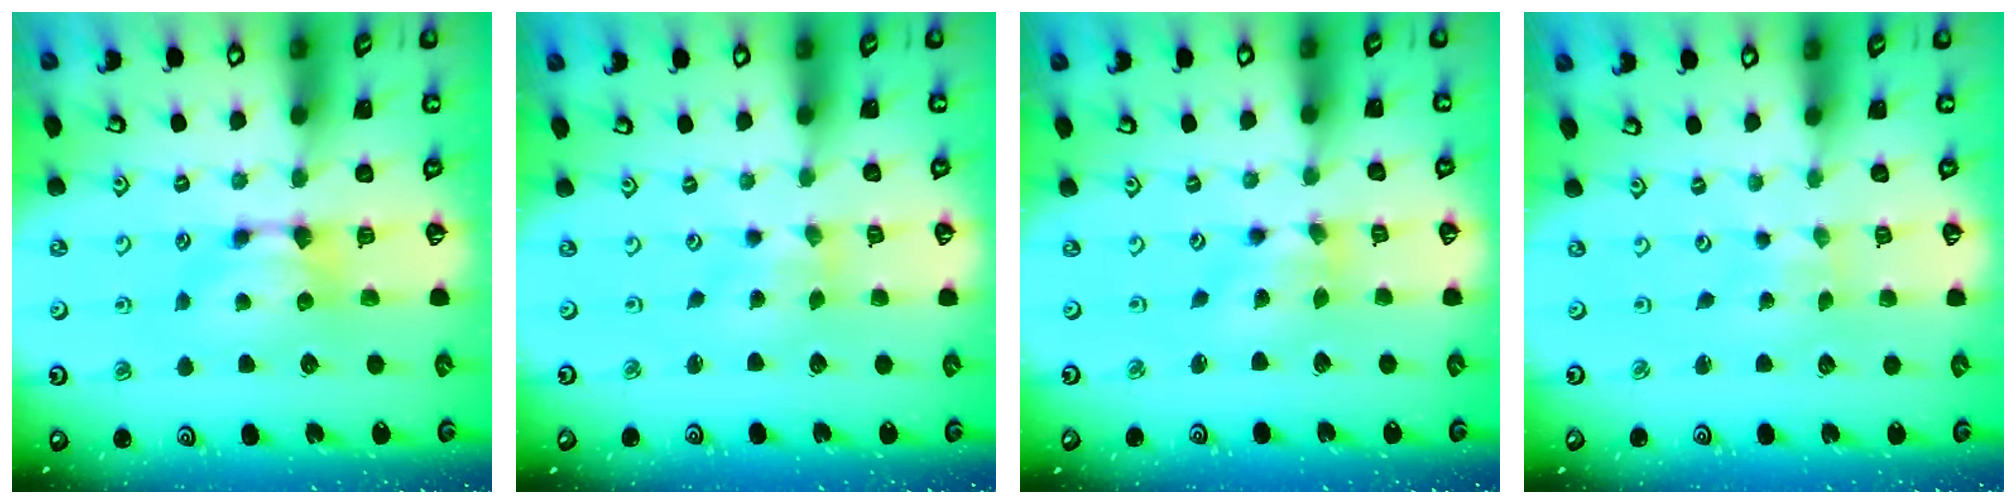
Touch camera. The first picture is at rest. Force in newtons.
{"total": 1.9, "press": 1.6, "slide": 0.9}
{"total": 2.1, "press": 1.6, "slide": 1.3}
{"total": 5.7, "press": 5.6, "slide": 0.5}